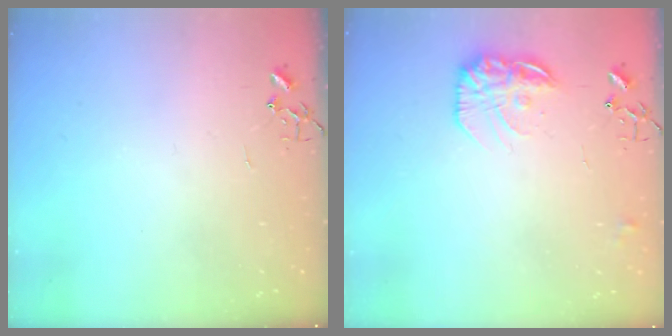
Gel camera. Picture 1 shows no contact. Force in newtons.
{"total": 13.6, "press": 13.6, "slide": 0.7}